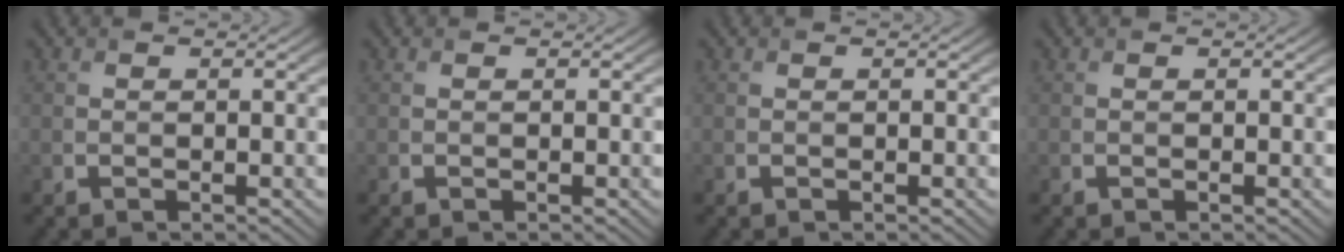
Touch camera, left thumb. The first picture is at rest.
{"total": 0.0}
{"total": 0.0}
{"total": 0.0}